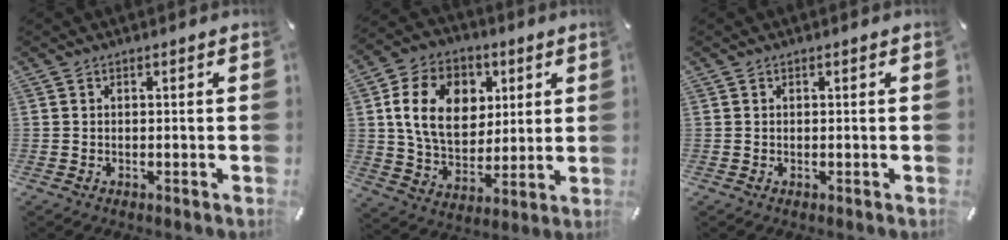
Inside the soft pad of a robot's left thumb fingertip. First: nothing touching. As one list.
[{"total": 15.4, "force": [4.3, 11.8, 8.9], "torque": [-0.160, 0.004, 0.081]}, {"total": 0.0}]